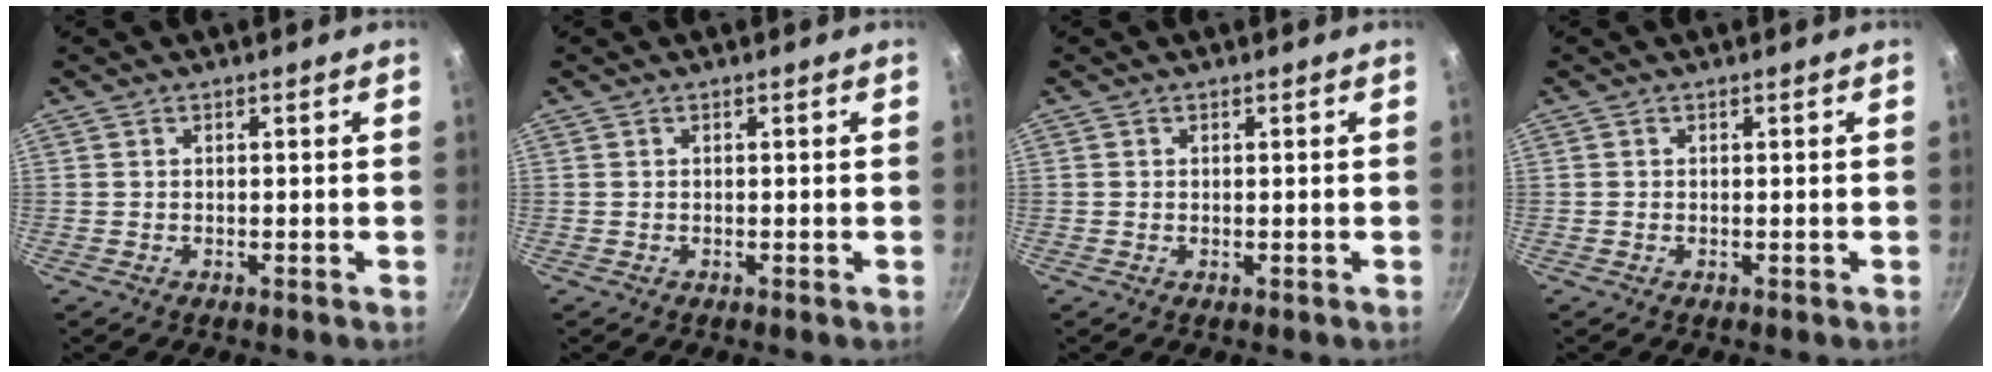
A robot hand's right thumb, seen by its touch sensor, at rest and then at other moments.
{"total": 0.0}
{"total": 0.0}
{"total": 0.0}